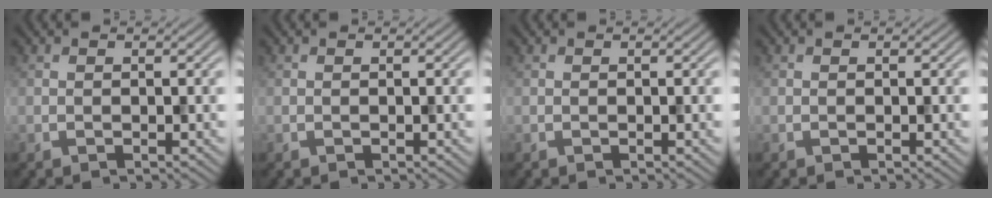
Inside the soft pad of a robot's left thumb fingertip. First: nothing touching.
{"total": 0.0}
{"total": 0.0}
{"total": 0.0}